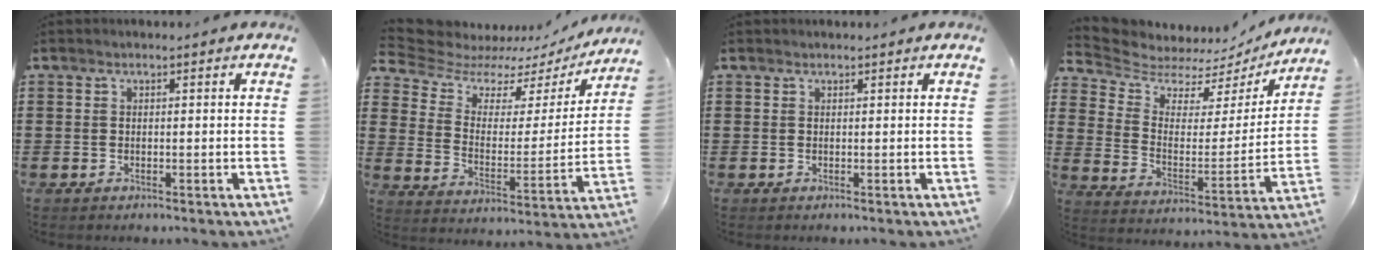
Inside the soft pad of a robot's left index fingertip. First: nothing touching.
{"total": 6.7, "force": [5.5, 3.1, 2.3], "torque": [-0.076, -0.033, 0.096]}
{"total": 0.0}
{"total": 5.7, "force": [5.2, 2.2, 0.9], "torque": [-0.053, -0.040, 0.087]}